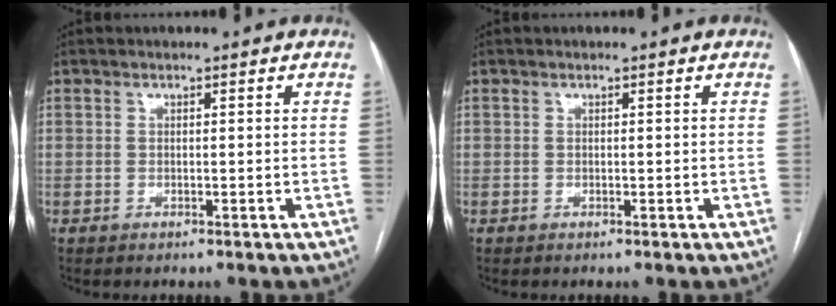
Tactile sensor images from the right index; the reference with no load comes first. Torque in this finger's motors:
{"motor_torque": [0.08, 0.03, 0.01, 0.00]}